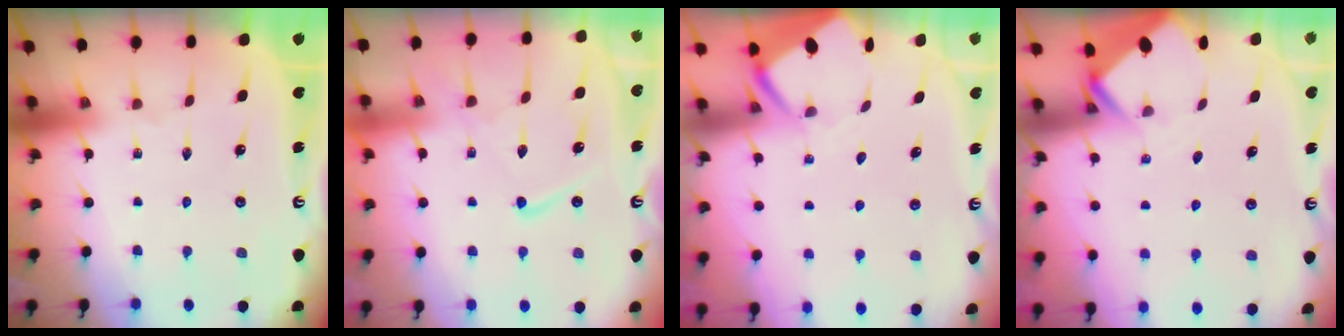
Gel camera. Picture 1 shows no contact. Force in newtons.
{"total": 12.3, "press": 12.3, "slide": 1.3}
{"total": 3.9, "press": 3.9, "slide": 0.3}
{"total": 2.6, "press": 2.6, "slide": 0.2}